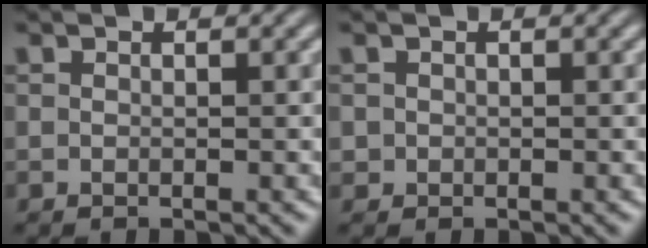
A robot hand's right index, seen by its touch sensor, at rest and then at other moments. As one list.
[{"total": 0.9, "force": [-0.2, 0.8, 0.2], "torque": [-0.008, -0.011, 0.002]}]